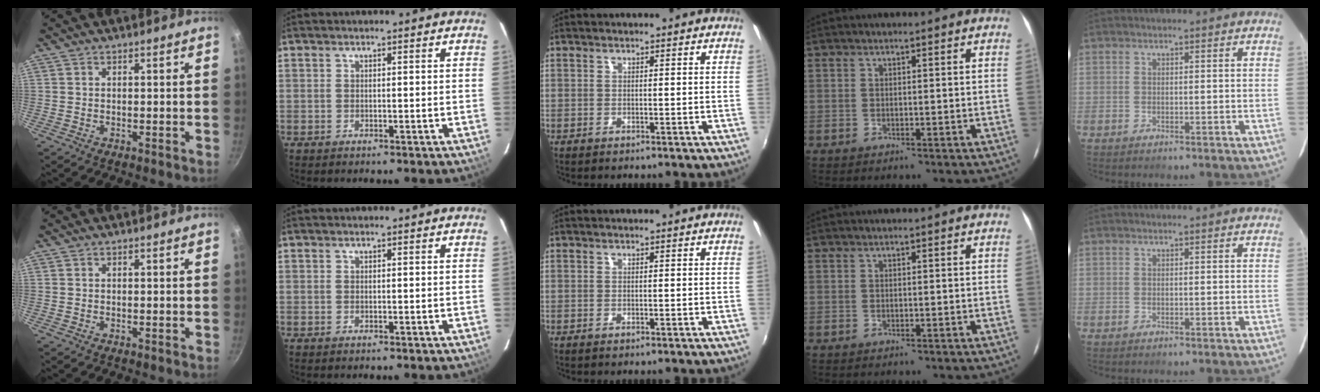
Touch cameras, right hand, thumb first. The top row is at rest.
{}